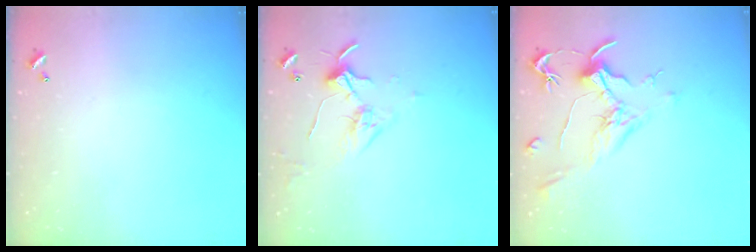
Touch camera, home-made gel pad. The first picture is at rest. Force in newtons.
{"total": 4.2, "press": 4.2, "slide": 0.4}
{"total": 2.1, "press": 2.0, "slide": 0.8}